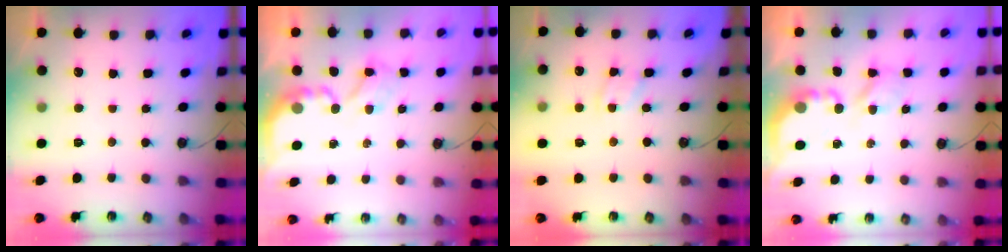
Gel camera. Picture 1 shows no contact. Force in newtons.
{"total": 3.7, "press": 3.7, "slide": 0.2}
{"total": 3.9, "press": 3.8, "slide": 0.5}
{"total": 4.9, "press": 4.8, "slide": 0.4}